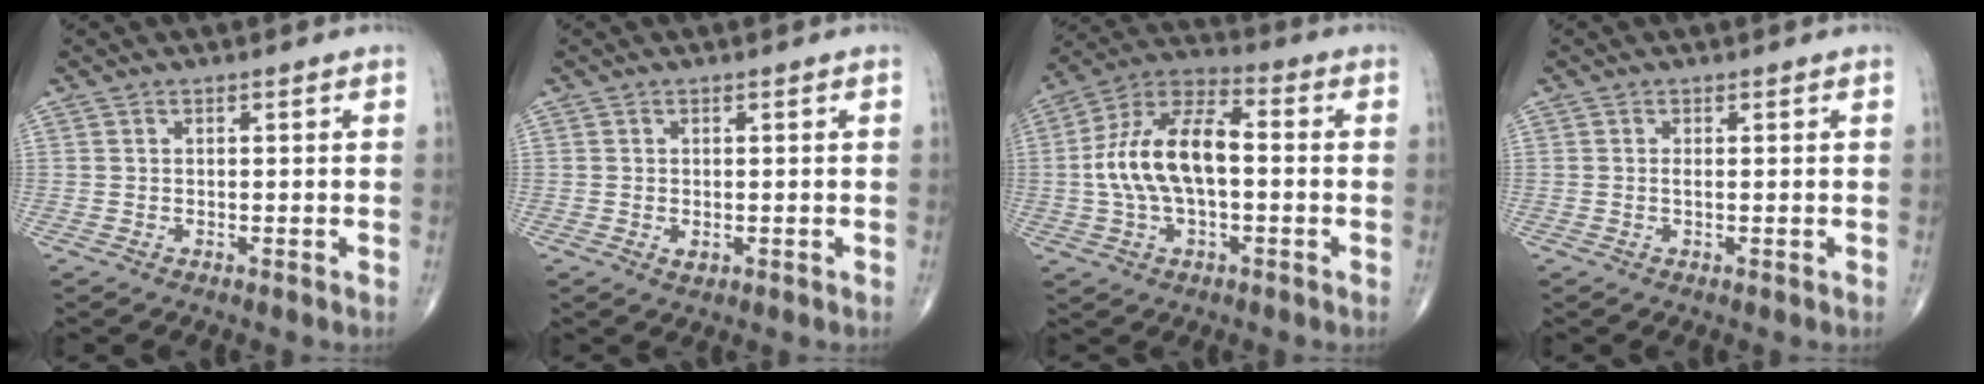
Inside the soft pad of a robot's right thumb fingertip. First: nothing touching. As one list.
[{"total": 1.1, "force": [-0.2, 0.7, 0.9], "torque": [-0.013, -0.003, 0.000]}, {"total": 14.7, "force": [-0.5, 7.6, 12.6], "torque": [-0.240, 0.039, -0.016]}, {"total": 0.6, "force": [0.1, -0.1, 0.6], "torque": [-0.018, -0.003, 0.002]}]